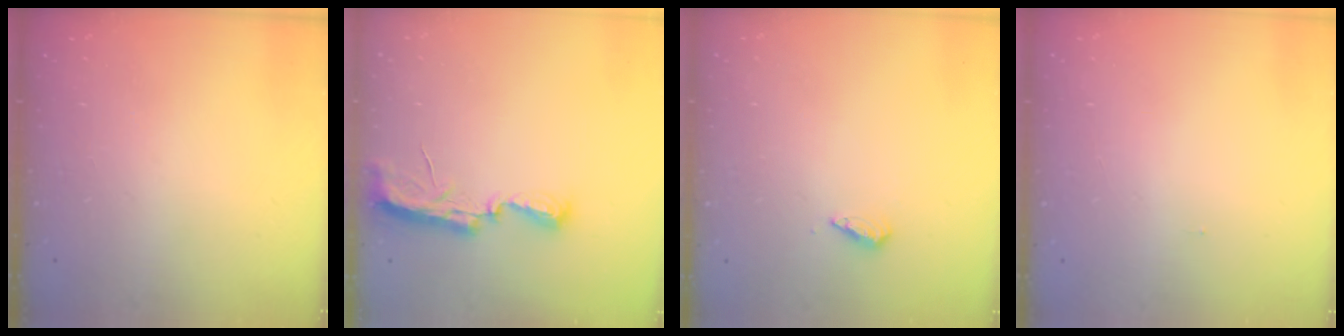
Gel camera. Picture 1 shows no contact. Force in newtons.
{"total": 7.4, "press": 7.3, "slide": 0.6}
{"total": 4.2, "press": 4.1, "slide": 1.0}
{"total": 6.0, "press": 0.9, "slide": 5.9}